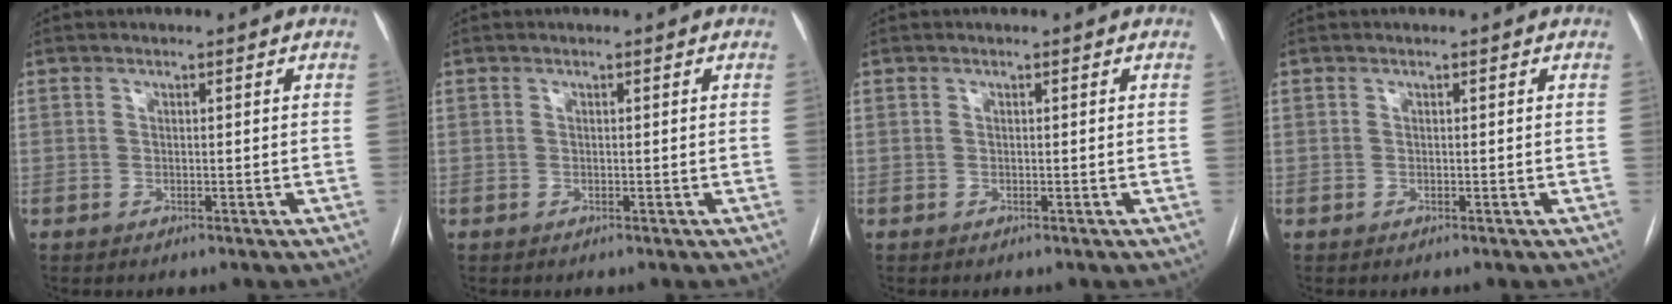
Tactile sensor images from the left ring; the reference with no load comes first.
{"total": 0.0}
{"total": 0.0}
{"total": 0.0}